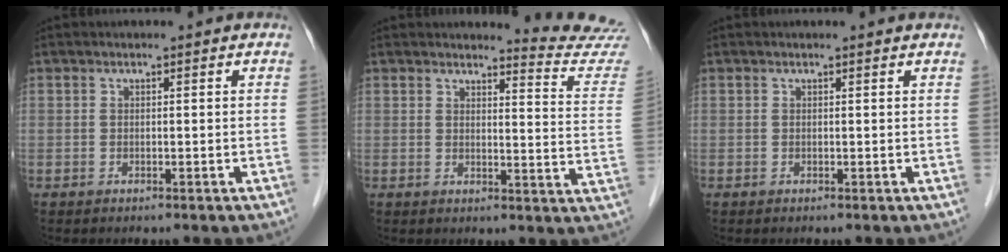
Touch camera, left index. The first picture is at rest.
{"total": 10.3, "force": [10.2, -1.4, -0.6], "torque": [0.002, -0.117, 0.096]}
{"total": 0.8, "force": [0.8, 0.0, 0.2], "torque": [-0.010, -0.001, 0.006]}